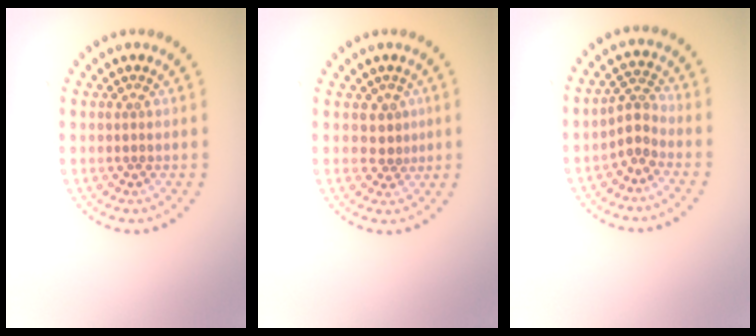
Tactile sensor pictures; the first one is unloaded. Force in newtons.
{"total": 1.5, "press": 1.2, "slide": 0.9}
{"total": 2.1, "press": 1.5, "slide": 1.4}